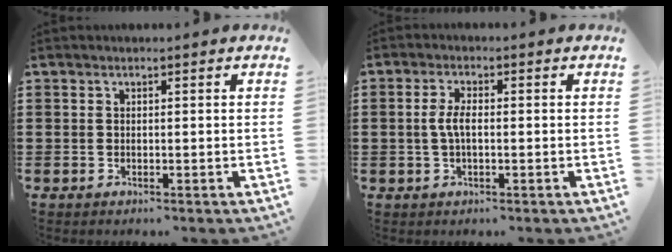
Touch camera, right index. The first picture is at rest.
{"total": 3.4, "force": [-0.2, 1.3, 3.2], "torque": [-0.075, -0.002, -0.010]}